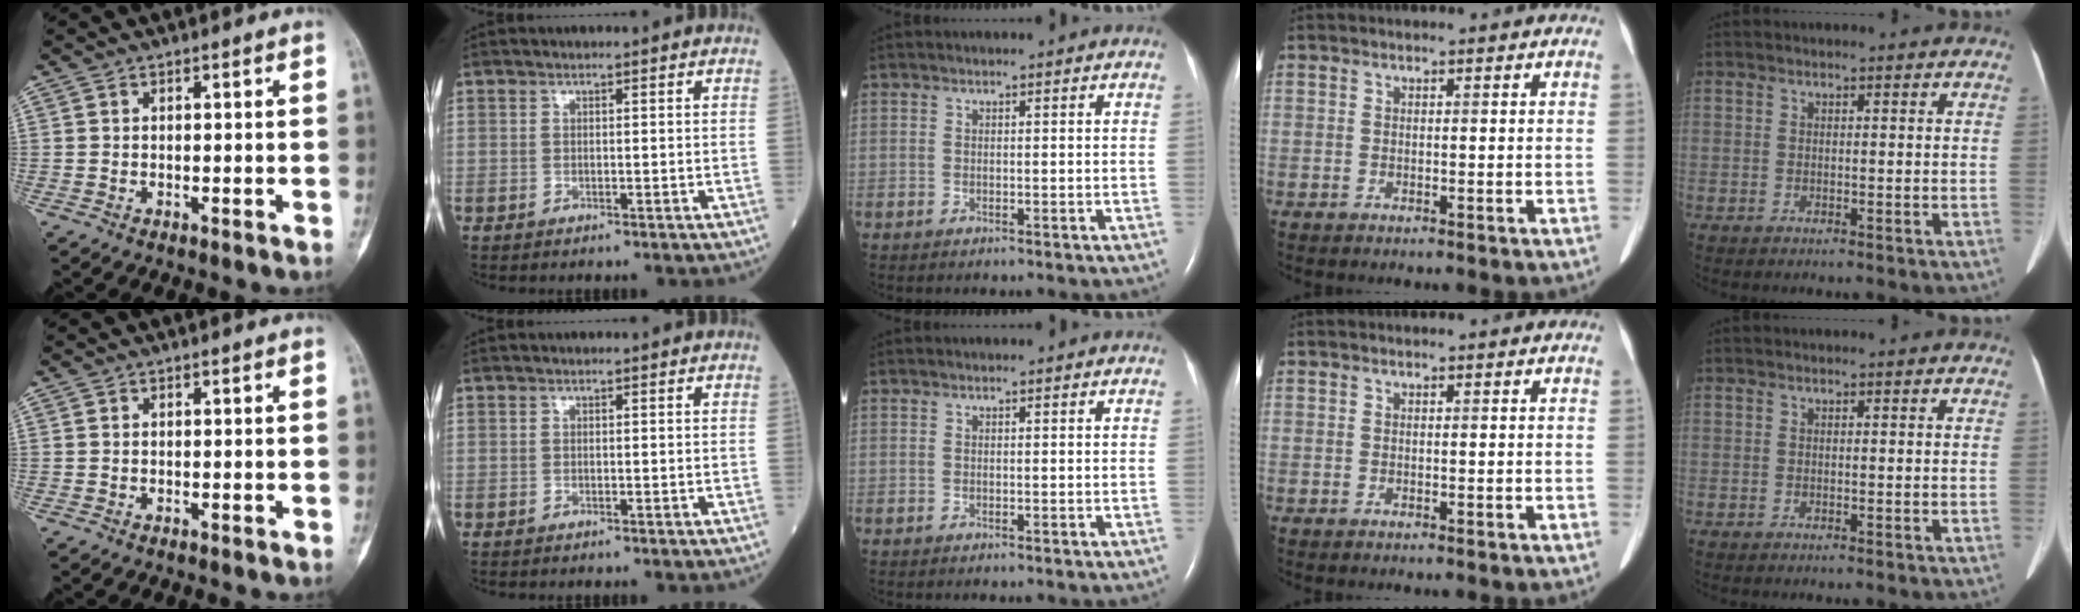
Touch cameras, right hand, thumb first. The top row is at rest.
{}